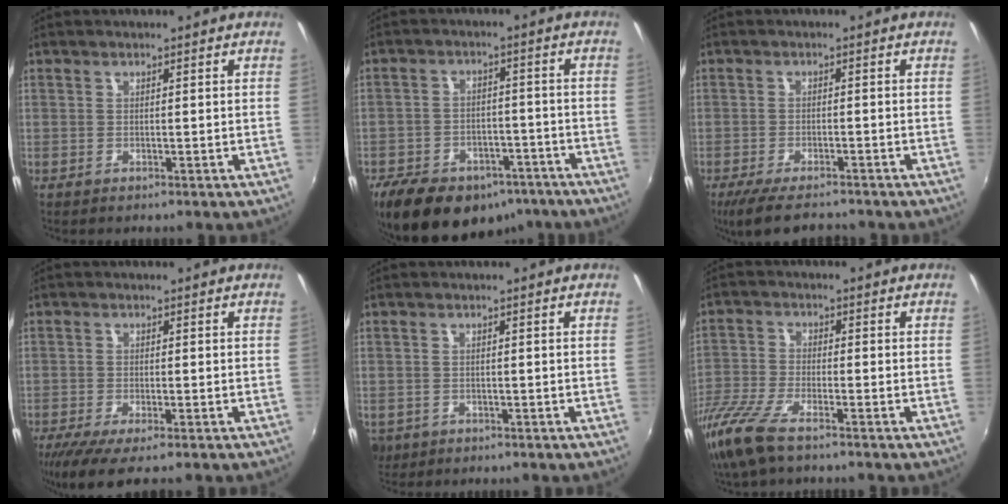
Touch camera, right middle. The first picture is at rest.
{"total": 18.6, "force": [-12.9, 10.3, 8.6], "torque": [-0.194, -0.003, -0.174]}
{"total": 8.3, "force": [-6.9, 1.9, 4.2], "torque": [-0.100, -0.031, -0.118]}
{"total": 6.5, "force": [-4.7, 0.7, 4.5], "torque": [-0.102, -0.033, -0.084]}
{"total": 5.3, "force": [-2.1, 4.2, 2.4], "torque": [-0.057, -0.013, -0.029]}
{"total": 10.5, "force": [-7.8, 2.3, 6.7], "torque": [-0.163, -0.035, -0.159]}